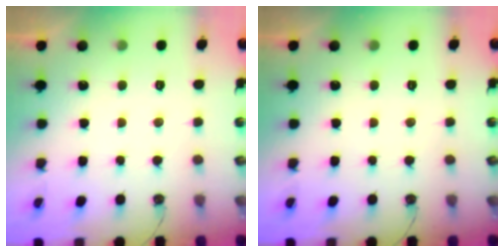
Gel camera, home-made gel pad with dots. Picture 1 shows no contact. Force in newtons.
{"total": 0.0}